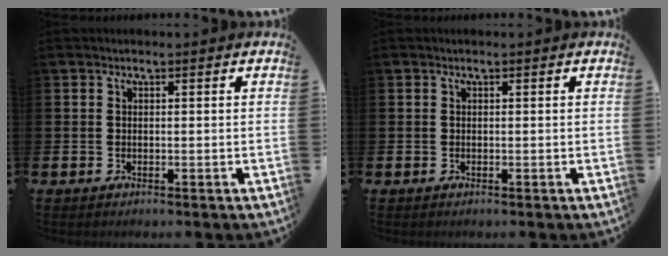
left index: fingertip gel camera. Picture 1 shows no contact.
{"total": 0.0}